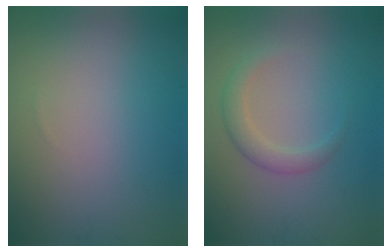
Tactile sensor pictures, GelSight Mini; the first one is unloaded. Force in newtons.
{"total": 2.5, "press": 2.5, "slide": 0.2}